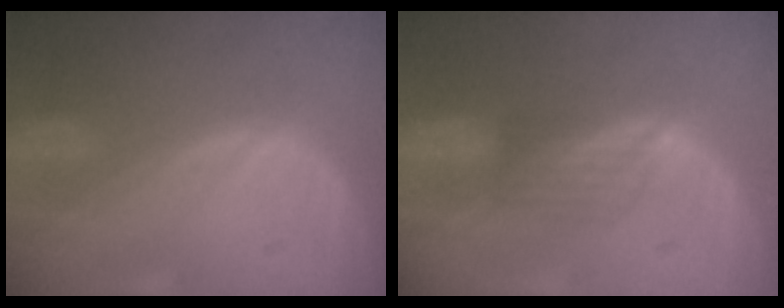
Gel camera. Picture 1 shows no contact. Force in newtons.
{"total": 3.5, "press": 3.2, "slide": 1.4}